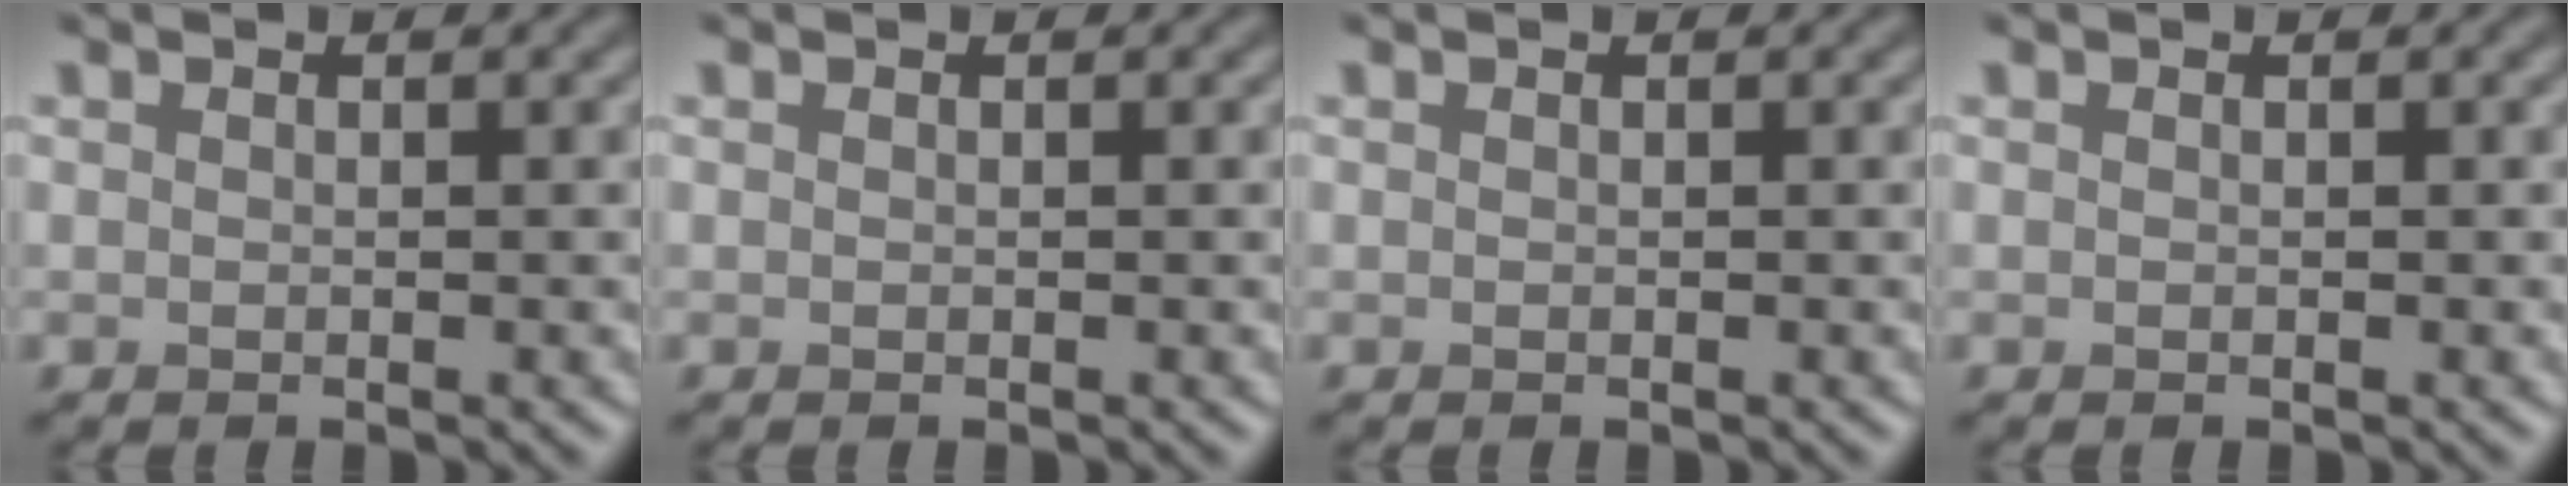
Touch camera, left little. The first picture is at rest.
{"total": 0.0}
{"total": 0.0}
{"total": 0.0}